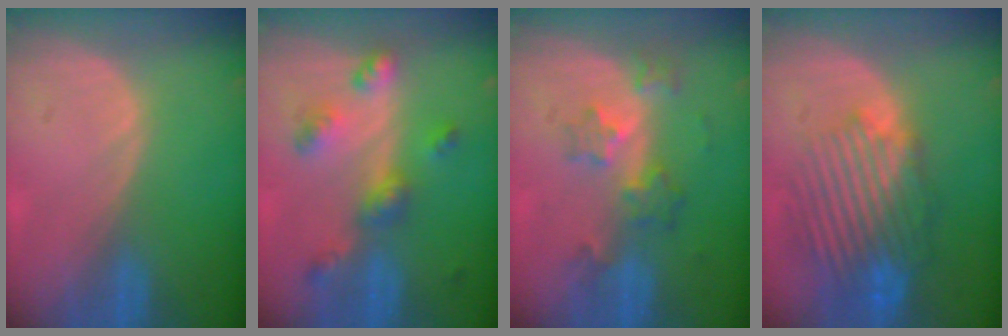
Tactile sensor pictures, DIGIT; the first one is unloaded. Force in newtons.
{"total": 6.8, "press": 6.0, "slide": 3.2}
{"total": 6.0, "press": 5.4, "slide": 2.7}
{"total": 10.2, "press": 9.5, "slide": 3.9}